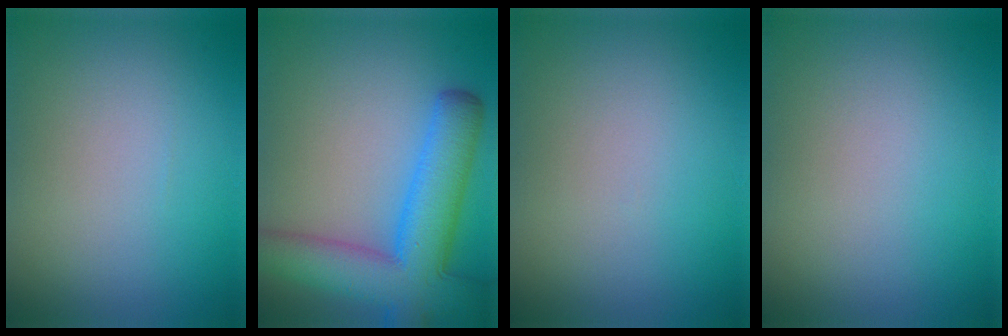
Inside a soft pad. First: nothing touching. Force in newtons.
{"total": 9.4, "press": 9.4, "slide": 0.4}
{"total": 0.0}
{"total": 0.0}